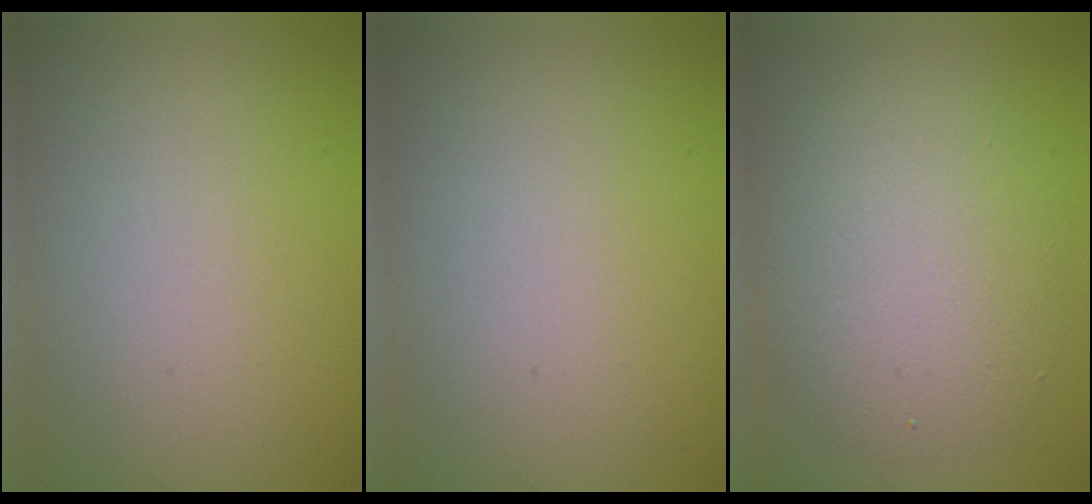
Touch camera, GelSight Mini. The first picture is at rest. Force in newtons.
{"total": 0.0}
{"total": 5.8, "press": 5.8, "slide": 0.2}